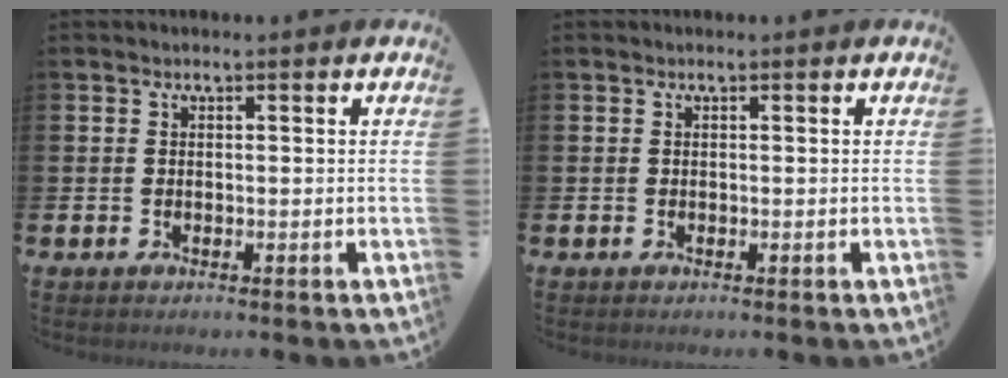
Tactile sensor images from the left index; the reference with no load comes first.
{"total": 0.0}